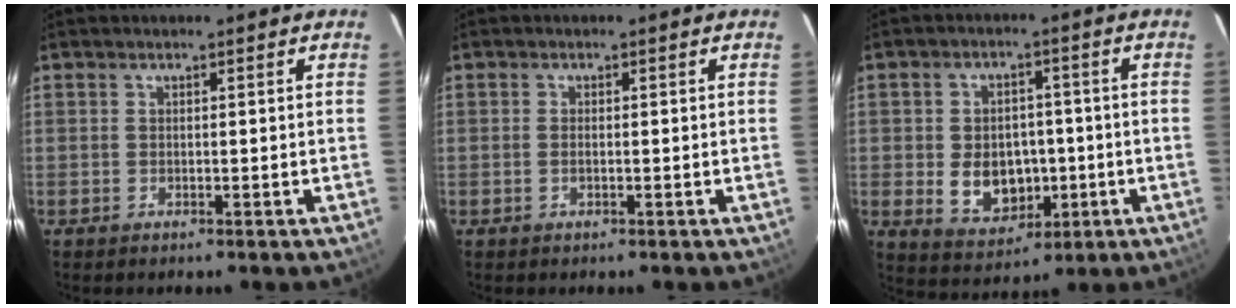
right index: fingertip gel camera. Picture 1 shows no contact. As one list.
[{"total": 1.1, "force": [-0.4, 0.5, 0.9], "torque": [-0.019, 0.001, -0.007]}, {"total": 9.6, "force": [-1.7, 7.2, 6.1], "torque": [-0.129, 0.002, -0.009]}]